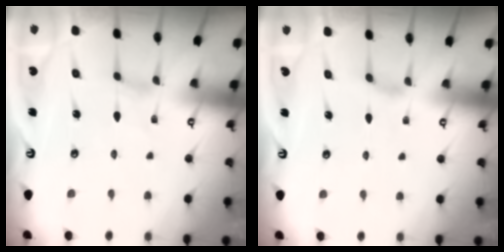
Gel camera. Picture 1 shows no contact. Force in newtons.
{"total": 1.0, "press": 1.0, "slide": 0.3}